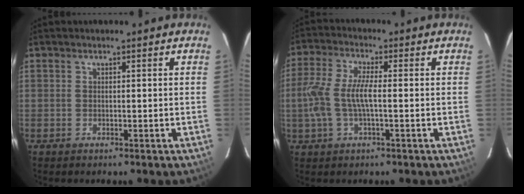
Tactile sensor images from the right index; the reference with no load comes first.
{"total": 8.5, "force": [-0.8, 2.5, 8.1], "torque": [-0.173, 0.005, -0.014]}